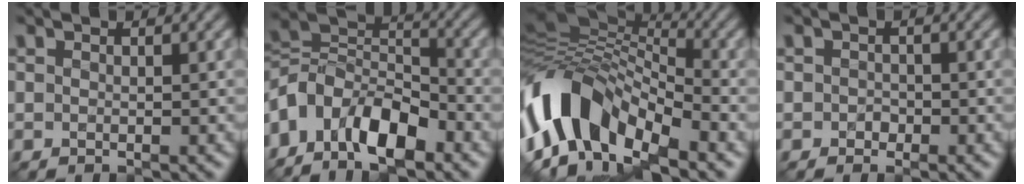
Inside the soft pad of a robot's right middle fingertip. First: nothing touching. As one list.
[{"total": 10.4, "force": [-5.7, 5.7, 6.6], "torque": [-0.112, 0.003, -0.117]}, {"total": 12.5, "force": [-4.9, 6.9, 9.2], "torque": [-0.172, 0.011, -0.103]}, {"total": 1.0, "force": [-0.4, 0.8, 0.4], "torque": [-0.006, -0.004, -0.009]}]